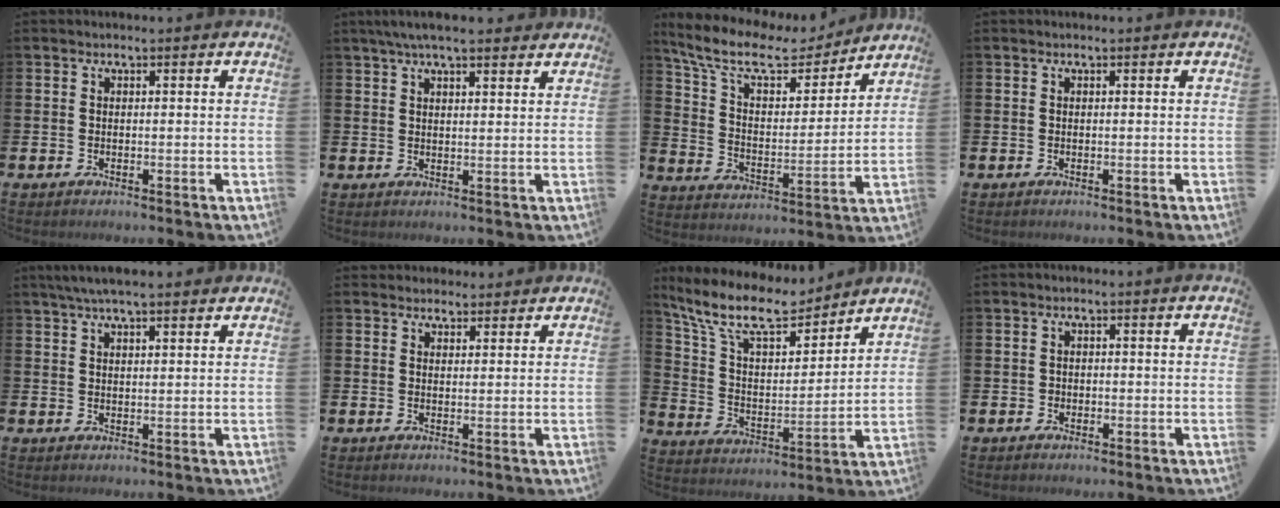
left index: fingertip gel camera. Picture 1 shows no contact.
{"total": 4.8, "force": [4.2, 0.8, 2.2], "torque": [-0.052, -0.005, 0.076]}
{"total": 10.9, "force": [9.0, 4.0, 4.7], "torque": [-0.123, -0.053, 0.152]}
{"total": 0.0}
{"total": 4.5, "force": [3.8, 0.6, 2.3], "torque": [-0.052, -0.003, 0.069]}
{"total": 2.5, "force": [2.3, 0.9, -0.2], "torque": [0.007, -0.008, 0.041]}
{"total": 11.7, "force": [10.2, 3.2, 4.7], "torque": [-0.134, -0.057, 0.180]}
{"total": 0.8, "force": [-0.3, 0.7, 0.1], "torque": [-0.005, 0.005, -0.008]}